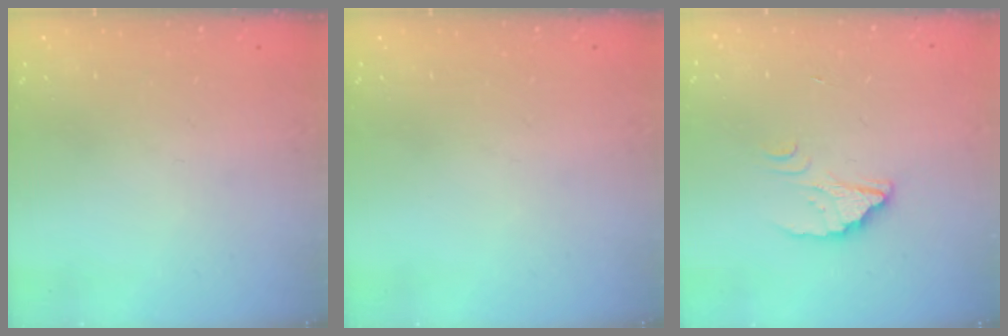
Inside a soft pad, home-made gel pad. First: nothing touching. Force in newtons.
{"total": 0.0}
{"total": 2.7, "press": 2.7, "slide": 0.1}